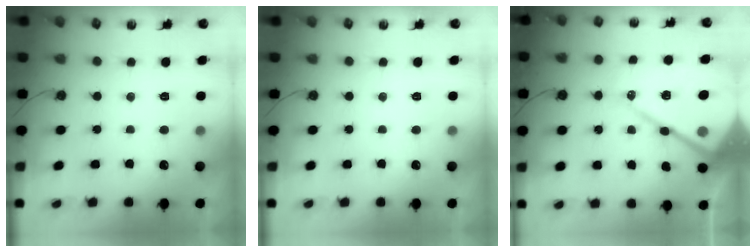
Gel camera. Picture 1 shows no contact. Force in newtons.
{"total": 0.0}
{"total": 22.3, "press": 22.2, "slide": 2.4}